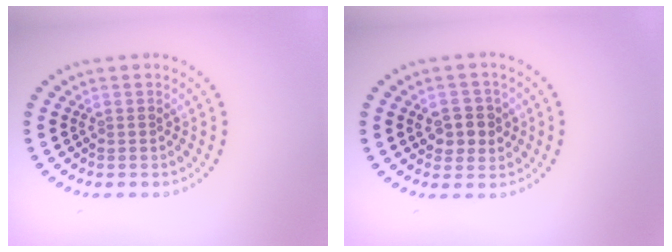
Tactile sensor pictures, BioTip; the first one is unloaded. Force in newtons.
{"total": 2.9, "press": 2.8, "slide": 0.7}